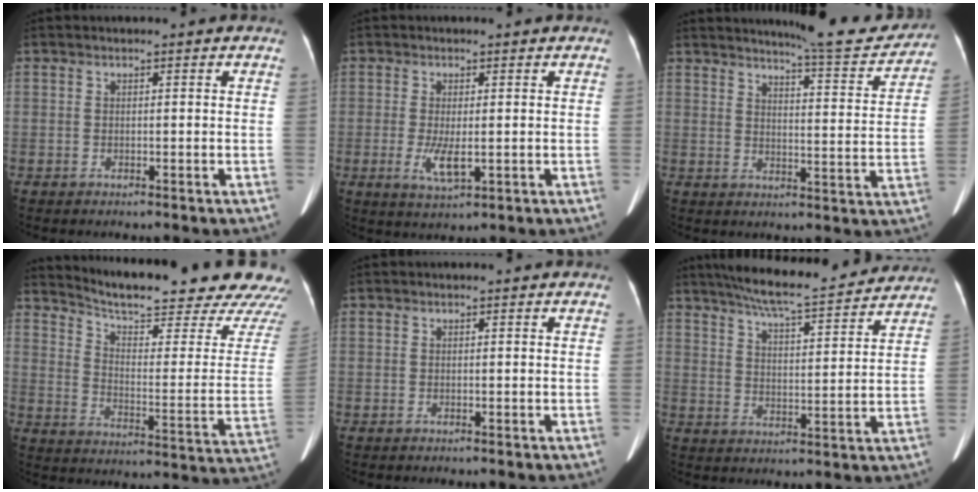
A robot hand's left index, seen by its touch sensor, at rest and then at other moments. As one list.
[{"total": 4.2, "force": [-0.3, 1.2, 4.0], "torque": [-0.077, -0.009, -0.001]}, {"total": 12.2, "force": [11.7, 0.7, 3.3], "torque": [-0.040, -0.031, 0.141]}, {"total": 26.9, "force": [24.5, 2.5, 10.7], "torque": [-0.163, -0.089, 0.306]}, {"total": 0.0}, {"total": 17.7, "force": [16.0, 2.1, 7.3], "torque": [-0.120, 0.016, 0.224]}]